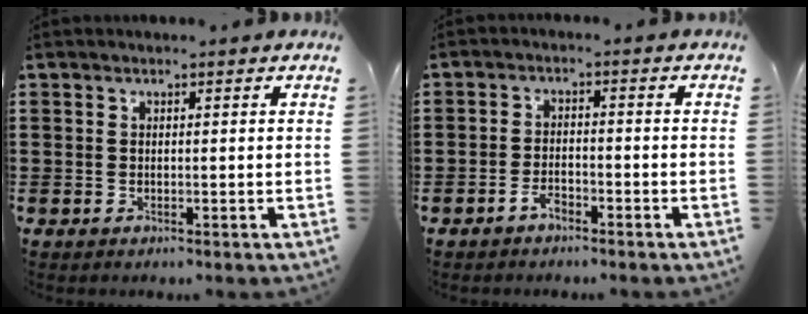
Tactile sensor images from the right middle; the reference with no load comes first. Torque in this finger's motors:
{"motor_torque": [0.01, 0.08, -0.32, -0.11]}